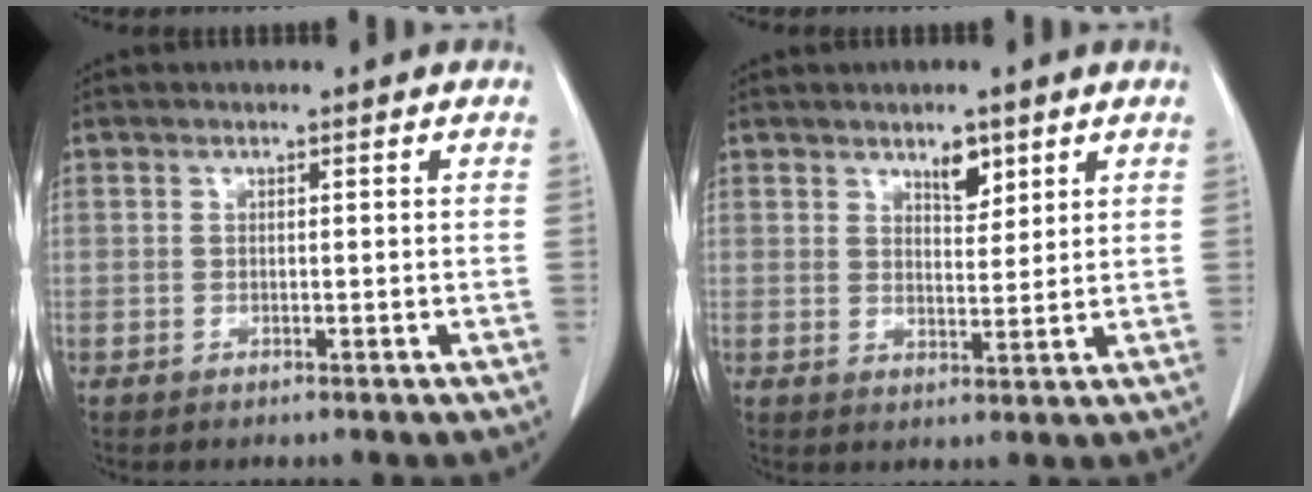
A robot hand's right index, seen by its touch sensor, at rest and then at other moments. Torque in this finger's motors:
{"motor_torque": [0.03, 0.14, 0.05, 0.00]}